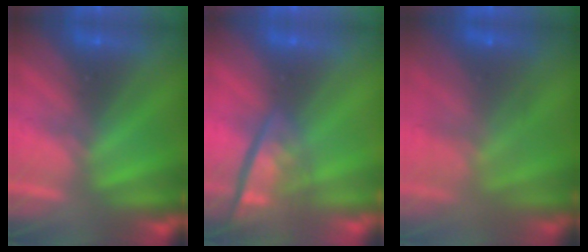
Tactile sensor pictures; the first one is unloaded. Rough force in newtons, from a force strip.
{"total": 4.5}
{"total": 8.7}